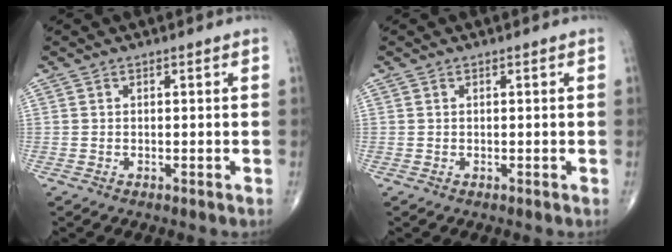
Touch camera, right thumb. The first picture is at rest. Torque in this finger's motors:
{"motor_torque": [-0.07, -0.10, 0.09, 0.18, 0.00]}